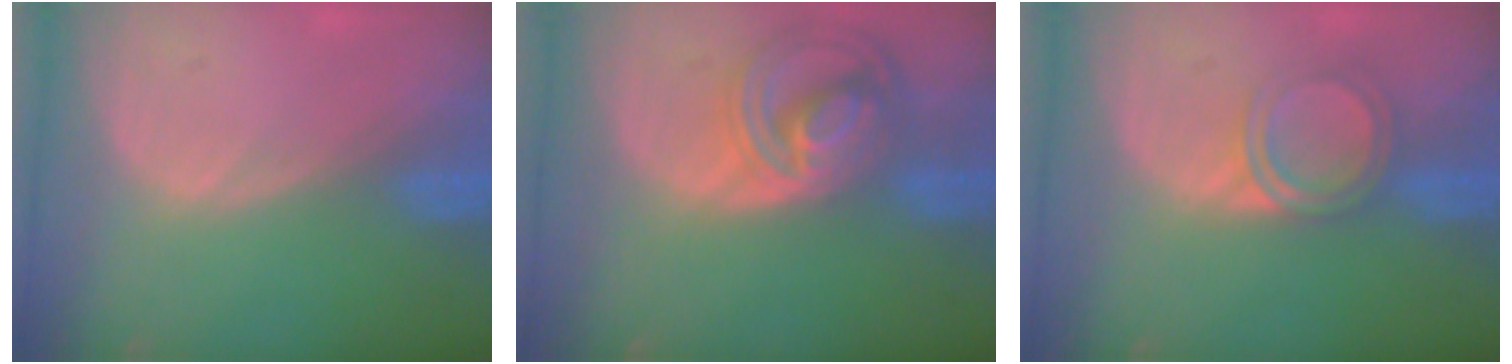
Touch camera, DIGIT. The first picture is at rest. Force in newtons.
{"total": 8.7, "press": 7.6, "slide": 4.3}
{"total": 4.1, "press": 4.1, "slide": 0.3}